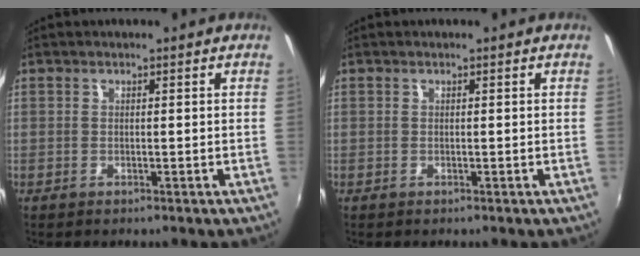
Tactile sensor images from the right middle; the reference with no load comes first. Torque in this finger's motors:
{"motor_torque": [-0.01, -0.01, -0.01, 0.00]}